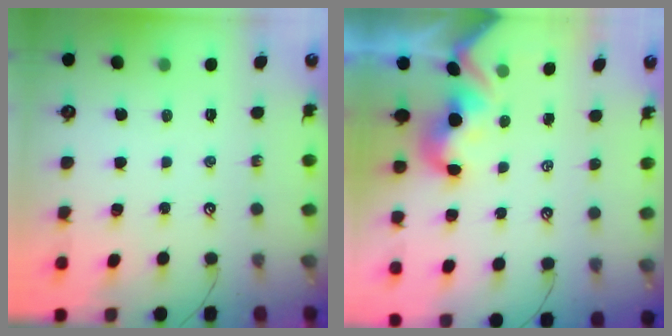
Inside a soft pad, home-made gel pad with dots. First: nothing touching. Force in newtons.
{"total": 2.2, "press": 2.1, "slide": 0.6}